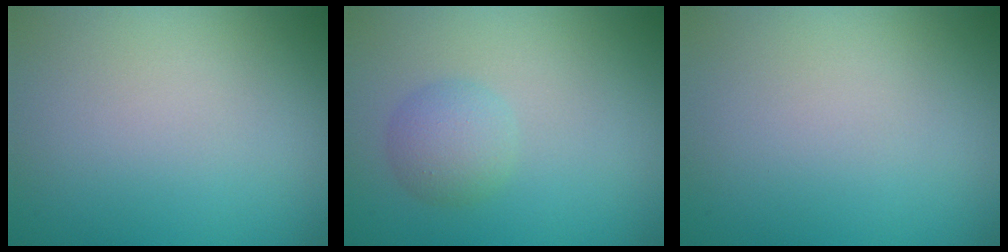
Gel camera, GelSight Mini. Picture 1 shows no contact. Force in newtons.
{"total": 2.5, "press": 2.5, "slide": 0.1}
{"total": 0.0}